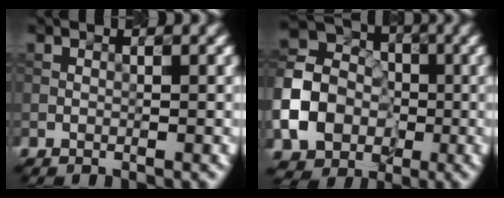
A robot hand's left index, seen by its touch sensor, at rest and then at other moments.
{"total": 8.3, "force": [-2.1, 6.9, 4.0], "torque": [-0.089, -0.003, -0.047]}